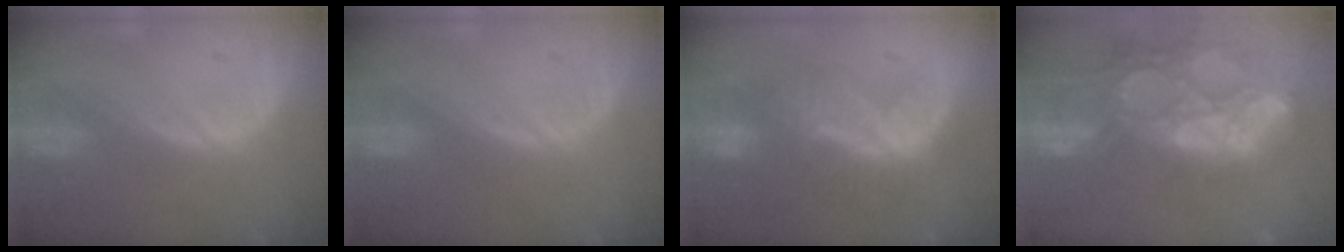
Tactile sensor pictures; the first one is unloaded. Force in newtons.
{"total": 0.0}
{"total": 8.3, "press": 8.0, "slide": 2.4}
{"total": 15.1, "press": 12.5, "slide": 8.5}